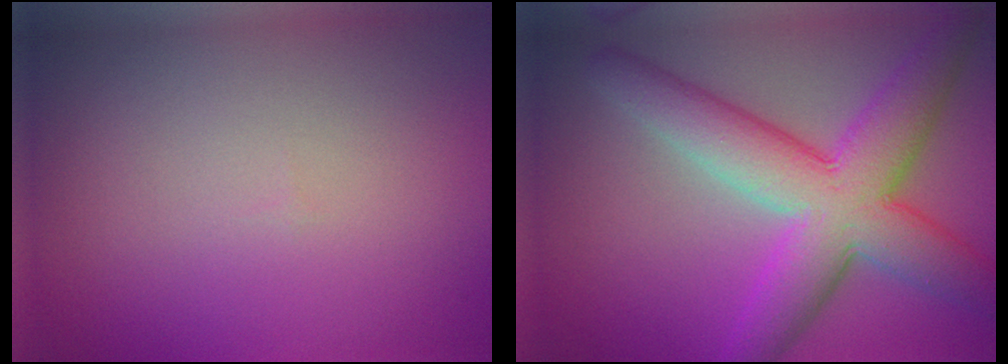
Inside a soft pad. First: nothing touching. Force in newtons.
{"total": 9.2, "press": 9.2, "slide": 0.1}